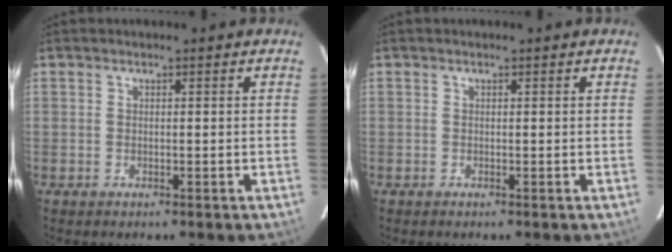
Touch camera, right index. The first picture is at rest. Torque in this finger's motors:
{"motor_torque": [-0.03, -0.06, 0.02, 0.01]}